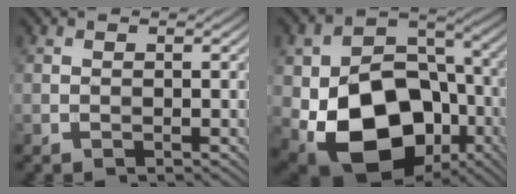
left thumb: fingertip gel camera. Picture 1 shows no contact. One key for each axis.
{"total": 18.0, "fx": -5.9, "fy": 12.8, "fz": 11.3, "tx": -0.198, "ty": -0.041, "tz": -0.091}